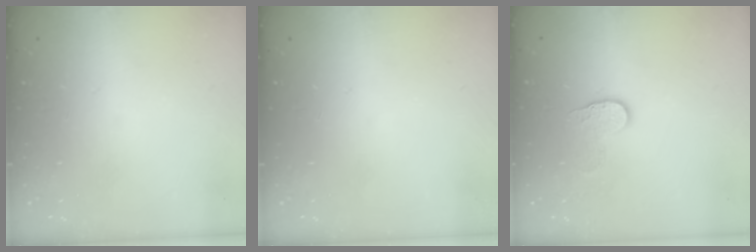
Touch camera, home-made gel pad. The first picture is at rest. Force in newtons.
{"total": 0.0}
{"total": 6.4, "press": 6.4, "slide": 0.6}